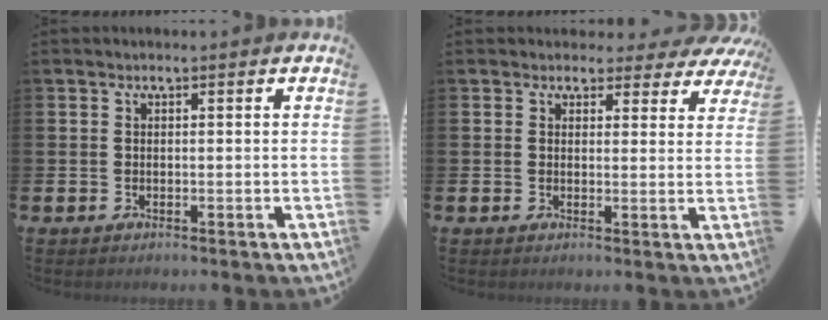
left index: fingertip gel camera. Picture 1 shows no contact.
{"total": 2.7, "force": [2.2, 1.5, 0.3], "torque": [0.003, -0.015, 0.033]}